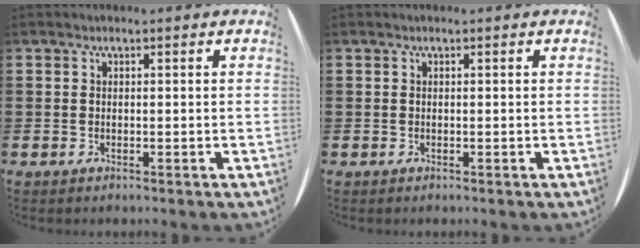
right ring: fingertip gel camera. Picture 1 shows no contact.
{"total": 0.0}